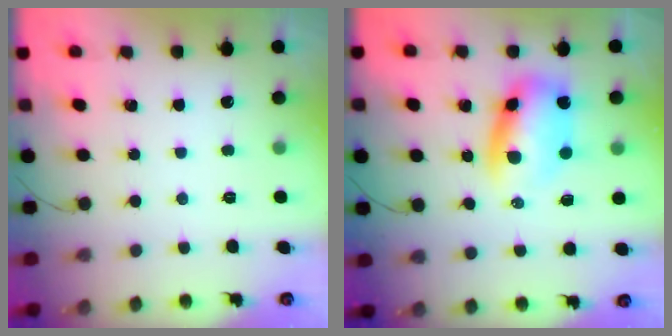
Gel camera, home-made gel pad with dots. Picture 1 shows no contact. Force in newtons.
{"total": 9.3, "press": 9.0, "slide": 2.4}